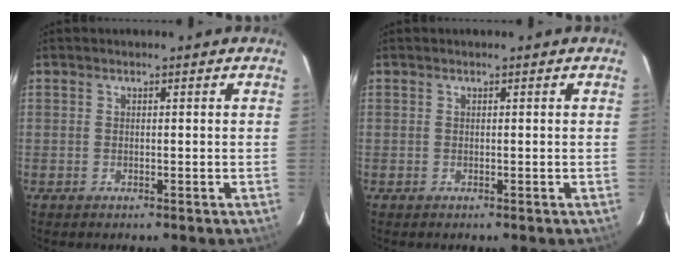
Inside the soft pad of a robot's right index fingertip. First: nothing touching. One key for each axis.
{"total": 0.0}